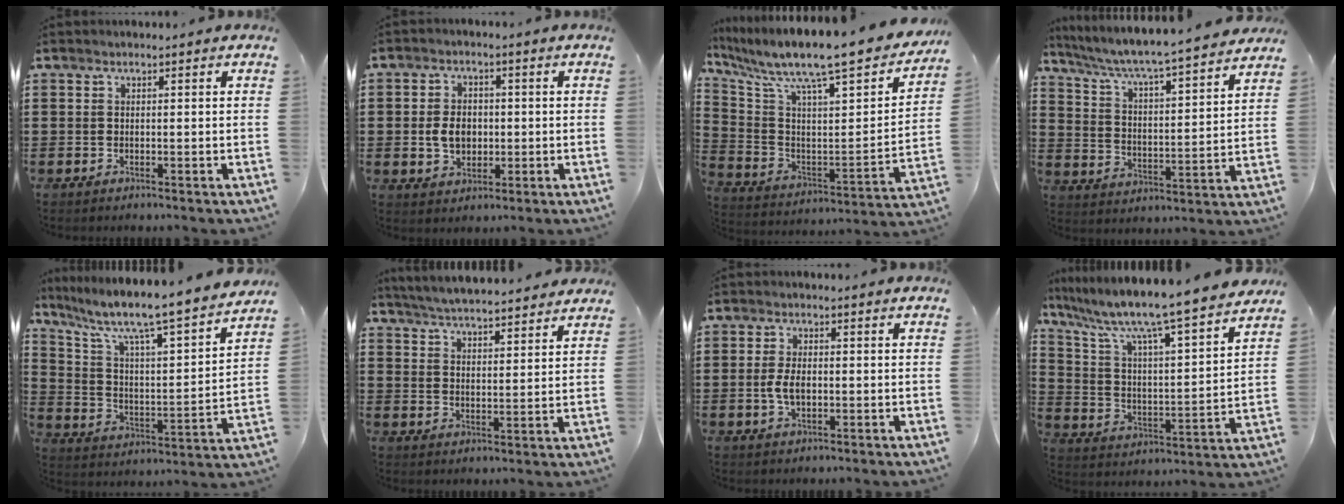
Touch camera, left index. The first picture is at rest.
{"total": 4.8, "force": [-0.4, 3.6, 3.2], "torque": [-0.067, 0.003, -0.014]}
{"total": 10.1, "force": [8.3, 0.8, 5.6], "torque": [-0.129, -0.077, 0.125]}
{"total": 5.1, "force": [4.6, -0.5, 2.1], "torque": [-0.063, -0.044, 0.068]}
{"total": 7.1, "force": [5.8, 0.4, 4.0], "torque": [-0.106, -0.053, 0.087]}
{"total": 5.2, "force": [5.1, -0.2, 0.8], "torque": [-0.037, -0.026, 0.091]}
{"total": 3.9, "force": [-0.5, 2.0, 3.3], "torque": [-0.077, -0.002, -0.013]}
{"total": 8.8, "force": [7.8, -0.6, 4.1], "torque": [-0.115, -0.071, 0.120]}